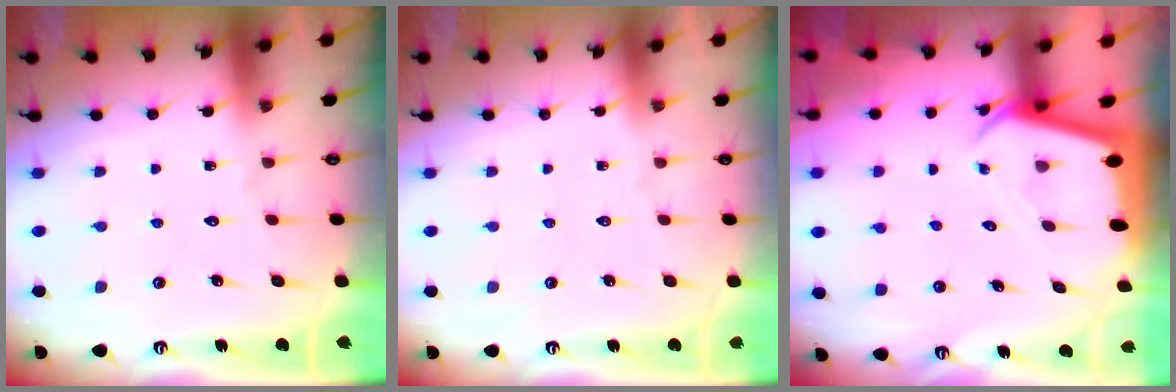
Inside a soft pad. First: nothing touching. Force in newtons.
{"total": 0.0}
{"total": 2.5, "press": 2.5, "slide": 0.3}